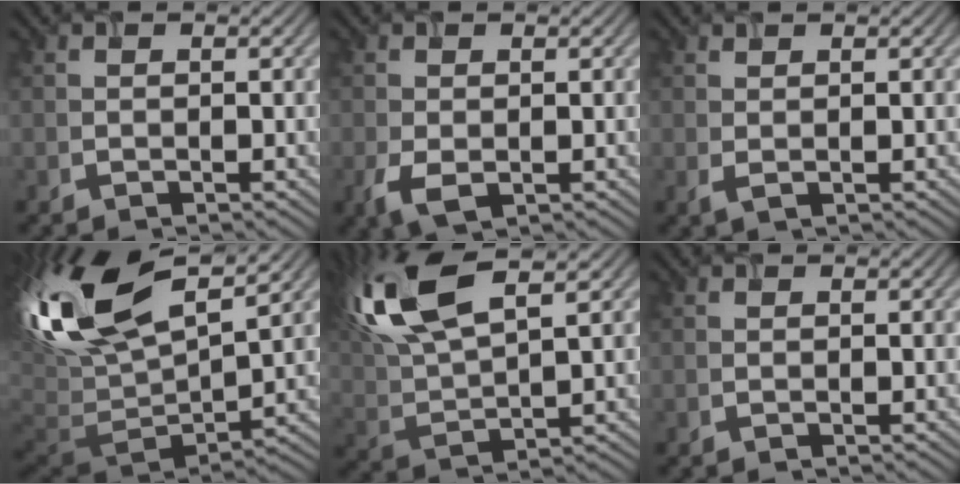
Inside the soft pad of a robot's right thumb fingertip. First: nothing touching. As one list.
[{"total": 3.2, "force": [-1.0, 2.0, 2.3], "torque": [-0.063, -0.016, -0.016]}, {"total": 1.1, "force": [0.5, 0.5, 0.8], "torque": [-0.024, 0.000, 0.012]}, {"total": 17.1, "force": [6.5, 8.2, 13.6], "torque": [-0.316, 0.013, 0.116]}, {"total": 13.6, "force": [7.0, 5.0, 10.6], "torque": [-0.261, 0.021, 0.137]}, {"total": 0.0}]